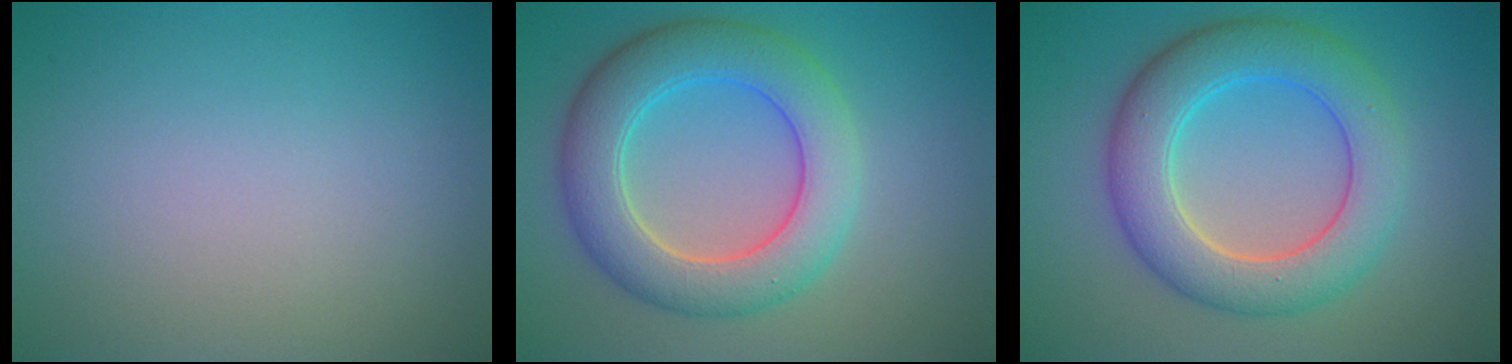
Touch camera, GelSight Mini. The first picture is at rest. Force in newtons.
{"total": 7.1, "press": 7.1, "slide": 0.1}
{"total": 7.3, "press": 7.3, "slide": 0.5}